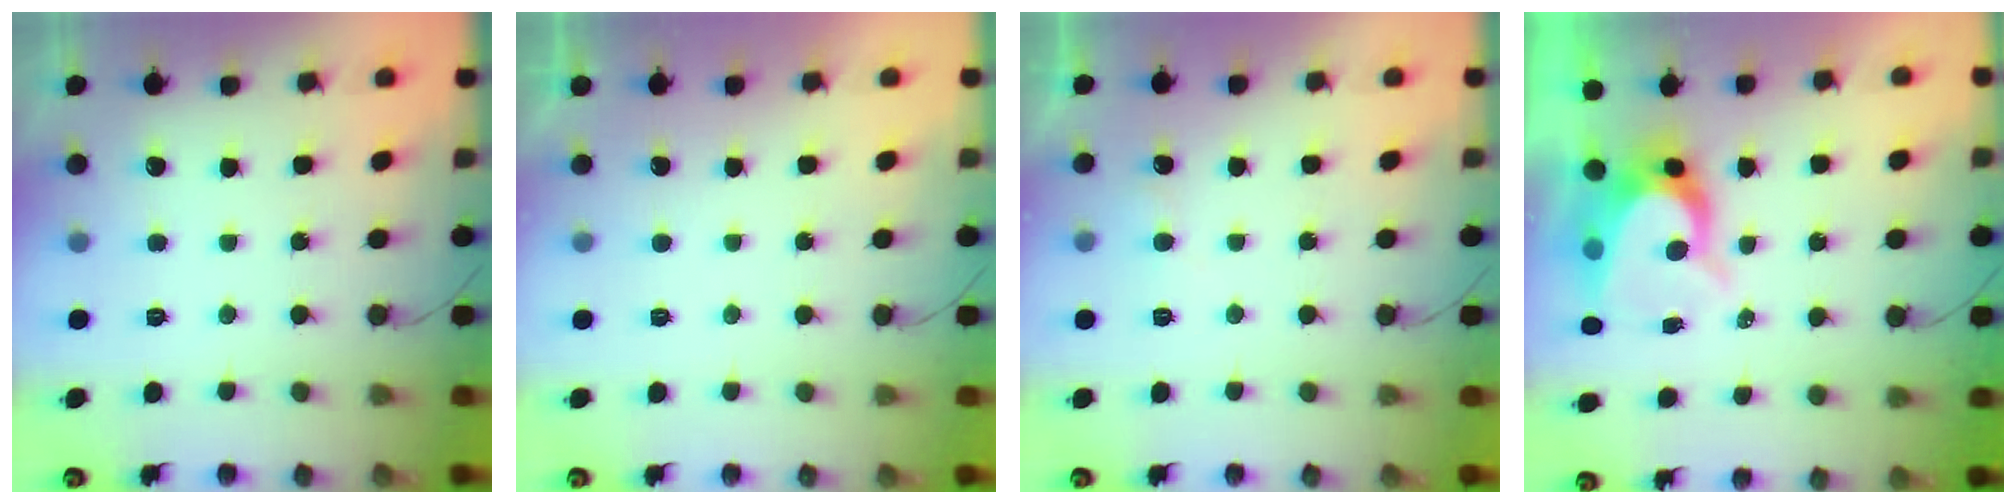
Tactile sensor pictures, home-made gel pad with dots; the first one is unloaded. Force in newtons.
{"total": 1.0, "press": 1.0, "slide": 0.2}
{"total": 3.4, "press": 3.4, "slide": 0.4}
{"total": 6.8, "press": 6.8, "slide": 0.5}